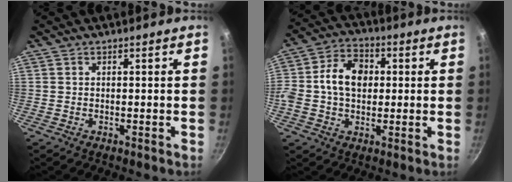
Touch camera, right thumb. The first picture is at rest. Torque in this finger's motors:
{"motor_torque": [1.59, 1.83, 1.21, -0.23, 0.22]}